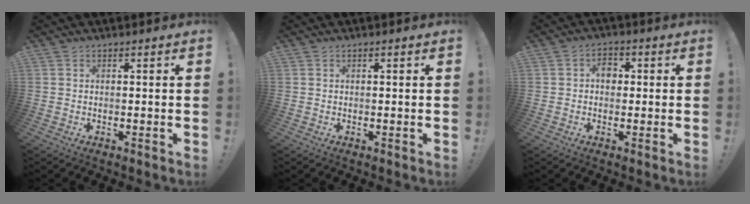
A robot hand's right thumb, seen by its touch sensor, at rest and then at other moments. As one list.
[{"total": 0.0}, {"total": 4.6, "force": [0.5, 3.5, 3.0], "torque": [-0.035, 0.001, 0.004]}]